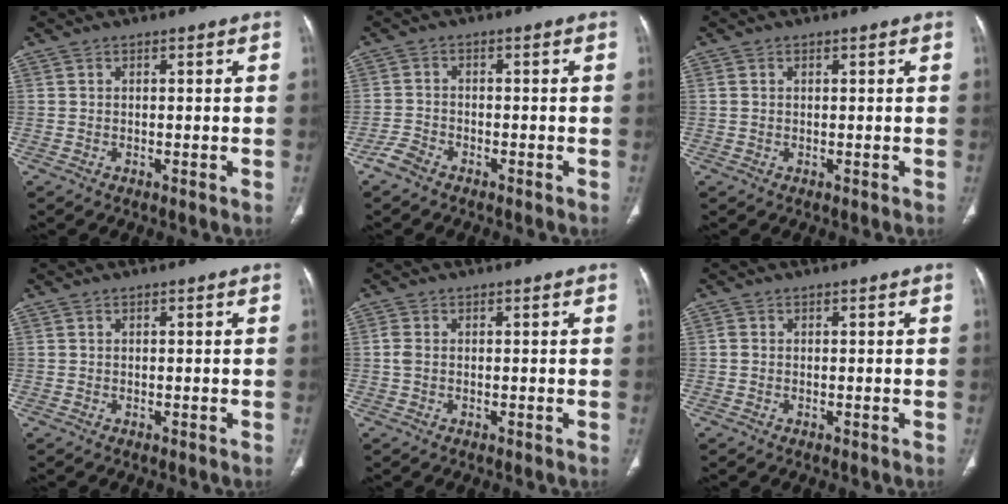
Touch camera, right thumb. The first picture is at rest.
{"total": 2.8, "force": [-2.3, 1.2, 1.1], "torque": [-0.026, 0.009, -0.047]}
{"total": 0.8, "force": [0.2, 0.7, 0.5], "torque": [-0.013, 0.004, 0.006]}
{"total": 0.0}
{"total": 1.4, "force": [-0.1, 1.0, 1.1], "torque": [-0.032, -0.001, -0.005]}
{"total": 0.7, "force": [-0.1, 0.6, 0.4], "torque": [-0.008, 0.000, -0.004]}